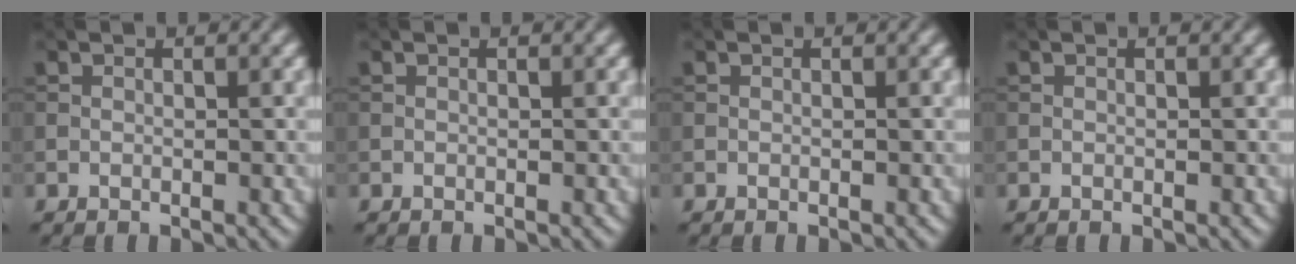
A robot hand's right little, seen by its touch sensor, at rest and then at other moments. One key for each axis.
{"total": 0.0}
{"total": 0.0}
{"total": 0.0}